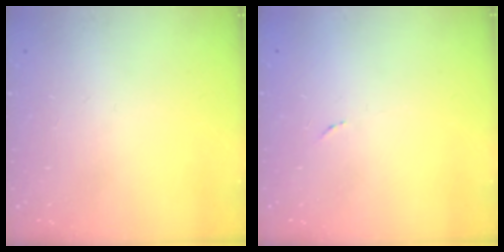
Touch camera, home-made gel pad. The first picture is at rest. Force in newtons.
{"total": 3.3, "press": 3.3, "slide": 0.2}